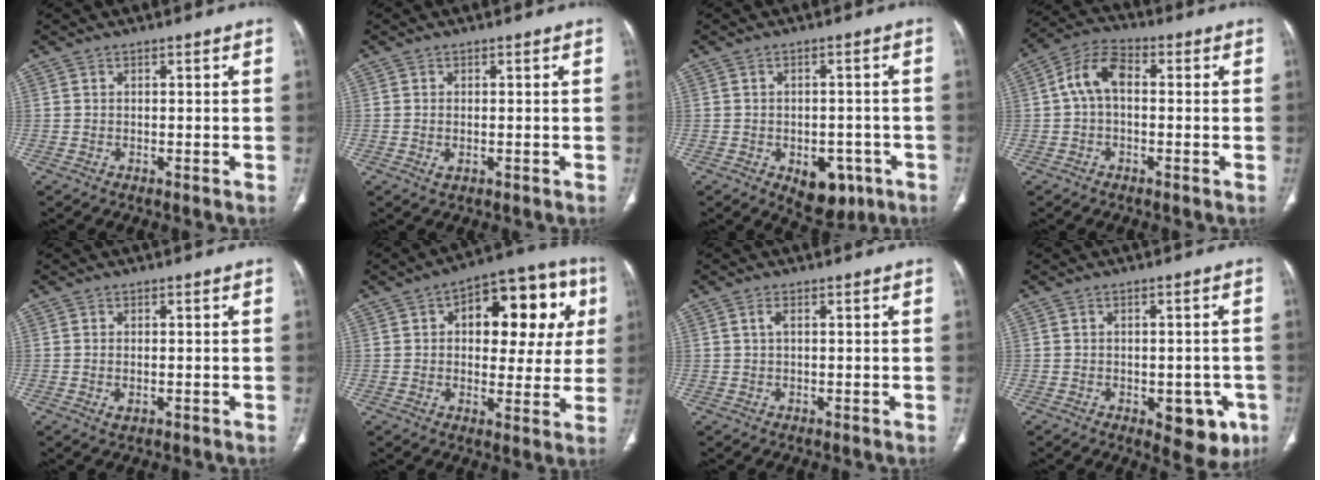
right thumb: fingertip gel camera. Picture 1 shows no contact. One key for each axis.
{"total": 1.5, "fx": -0.4, "fy": 0.8, "fz": 1.2, "tx": -0.028, "ty": -0.001, "tz": -0.003}
{"total": 8.4, "fx": -3.6, "fy": 5.3, "fz": 5.4, "tx": -0.041, "ty": 0.014, "tz": -0.034}
{"total": 7.7, "fx": 0.4, "fy": 4.6, "fz": 6.1, "tx": -0.110, "ty": 0.026, "tz": -0.004}
{"total": 1.6, "fx": -0.4, "fy": 0.8, "fz": 1.3, "tx": -0.027, "ty": -0.001, "tz": -0.003}
{"total": 19.0, "fx": 5.0, "fy": 10.2, "fz": 15.2, "tx": -0.144, "ty": 0.019, "tz": 0.060}
{"total": 1.2, "fx": 0.4, "fy": 0.5, "fz": 1.1, "tx": -0.029, "ty": 0.007, "tz": 0.008}
{"total": 8.7, "fx": -3.4, "fy": 4.7, "fz": 6.6, "tx": -0.044, "ty": 0.005, "tz": -0.033}